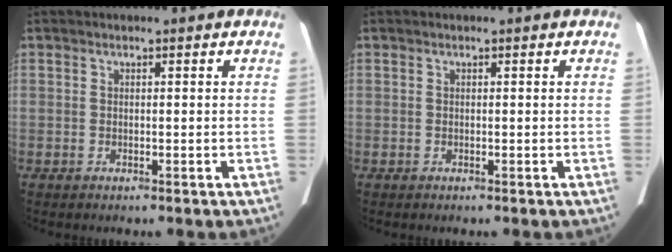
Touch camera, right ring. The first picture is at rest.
{"total": 0.0}